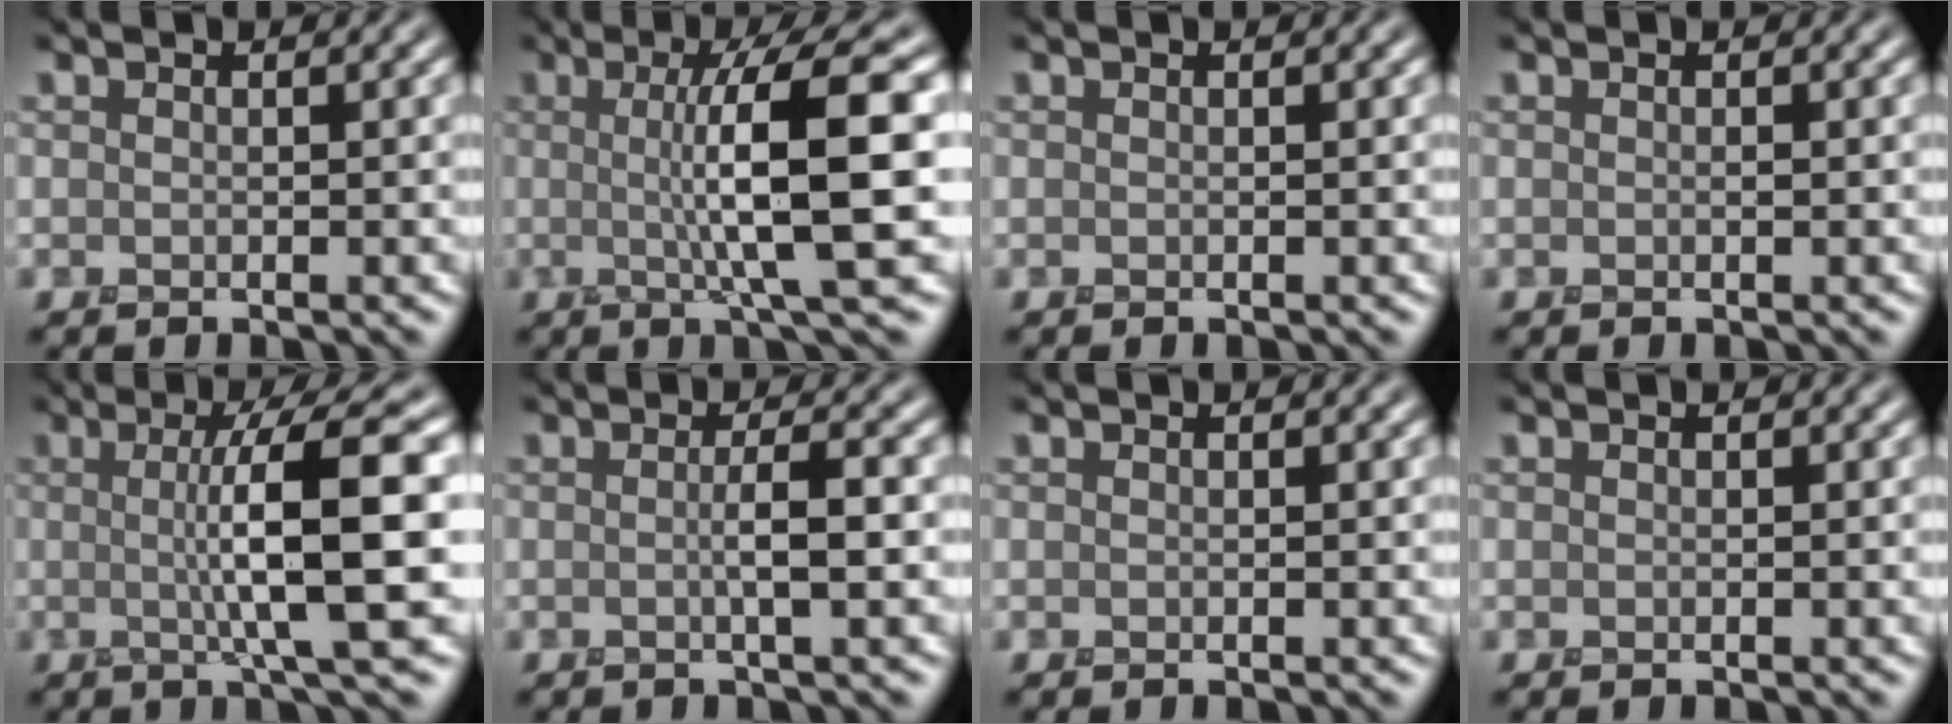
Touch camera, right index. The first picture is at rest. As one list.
[{"total": 8.9, "force": [0.7, 1.5, 8.8], "torque": [-0.125, 0.006, 0.009]}, {"total": 0.0}, {"total": 0.0}, {"total": 8.7, "force": [0.6, 1.5, 8.5], "torque": [-0.120, 0.005, 0.007]}, {"total": 2.1, "force": [0.0, 0.2, 2.1], "torque": [-0.037, 0.004, -0.004]}, {"total": 0.0}, {"total": 0.0}]